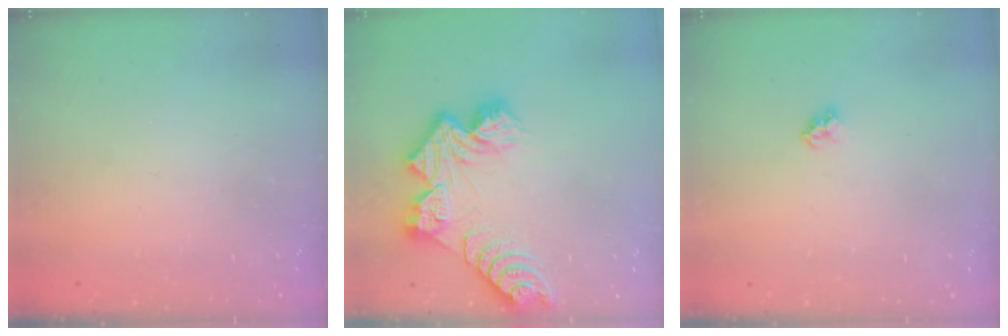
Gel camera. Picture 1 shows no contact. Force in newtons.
{"total": 12.9, "press": 12.9, "slide": 1.1}
{"total": 2.5, "press": 2.5, "slide": 0.1}